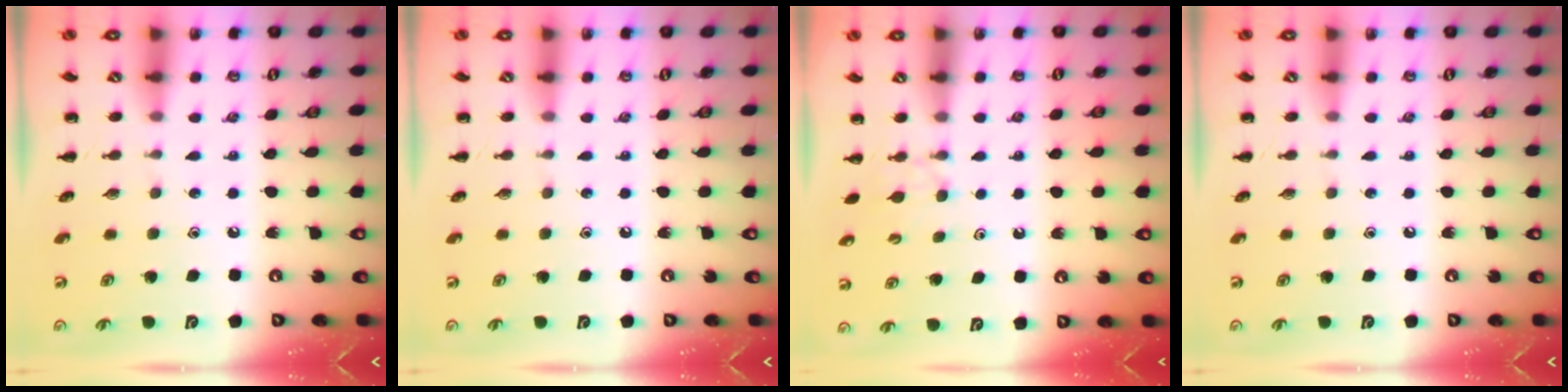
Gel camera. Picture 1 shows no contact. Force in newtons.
{"total": 0.0}
{"total": 3.7, "press": 3.5, "slide": 1.2}
{"total": 0.0}